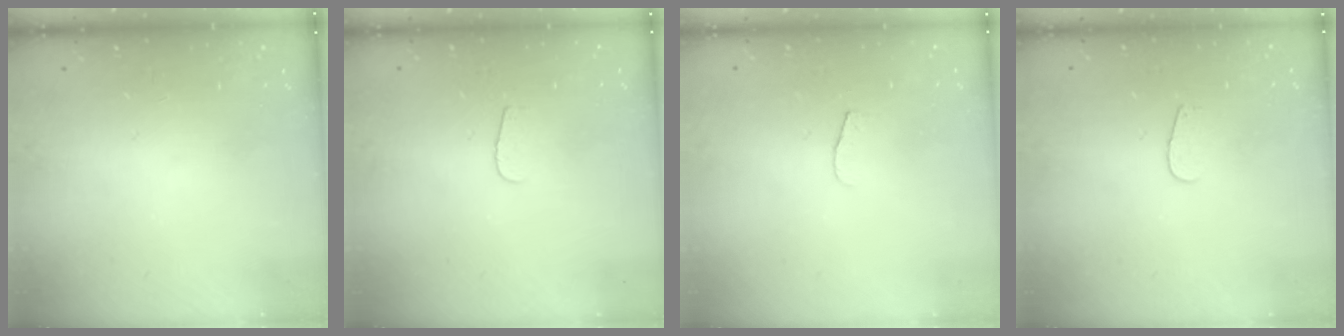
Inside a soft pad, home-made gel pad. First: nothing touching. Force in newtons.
{"total": 3.7, "press": 3.6, "slide": 0.4}
{"total": 4.2, "press": 4.1, "slide": 0.4}
{"total": 2.6, "press": 2.5, "slide": 0.3}